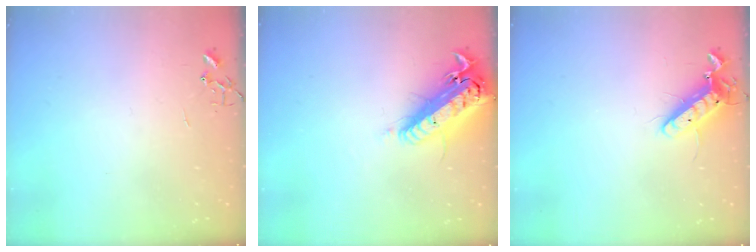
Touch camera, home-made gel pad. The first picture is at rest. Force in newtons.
{"total": 19.3, "press": 18.8, "slide": 4.3}
{"total": 11.8, "press": 11.6, "slide": 2.2}